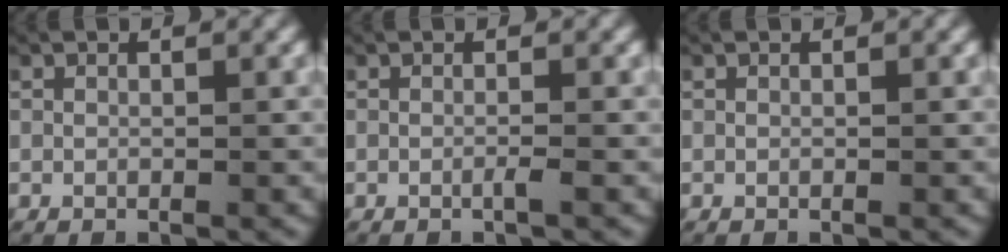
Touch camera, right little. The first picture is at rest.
{"total": 0.5, "force": [-0.3, -0.1, 0.4], "torque": [-0.009, 0.001, -0.008]}
{"total": 0.0}